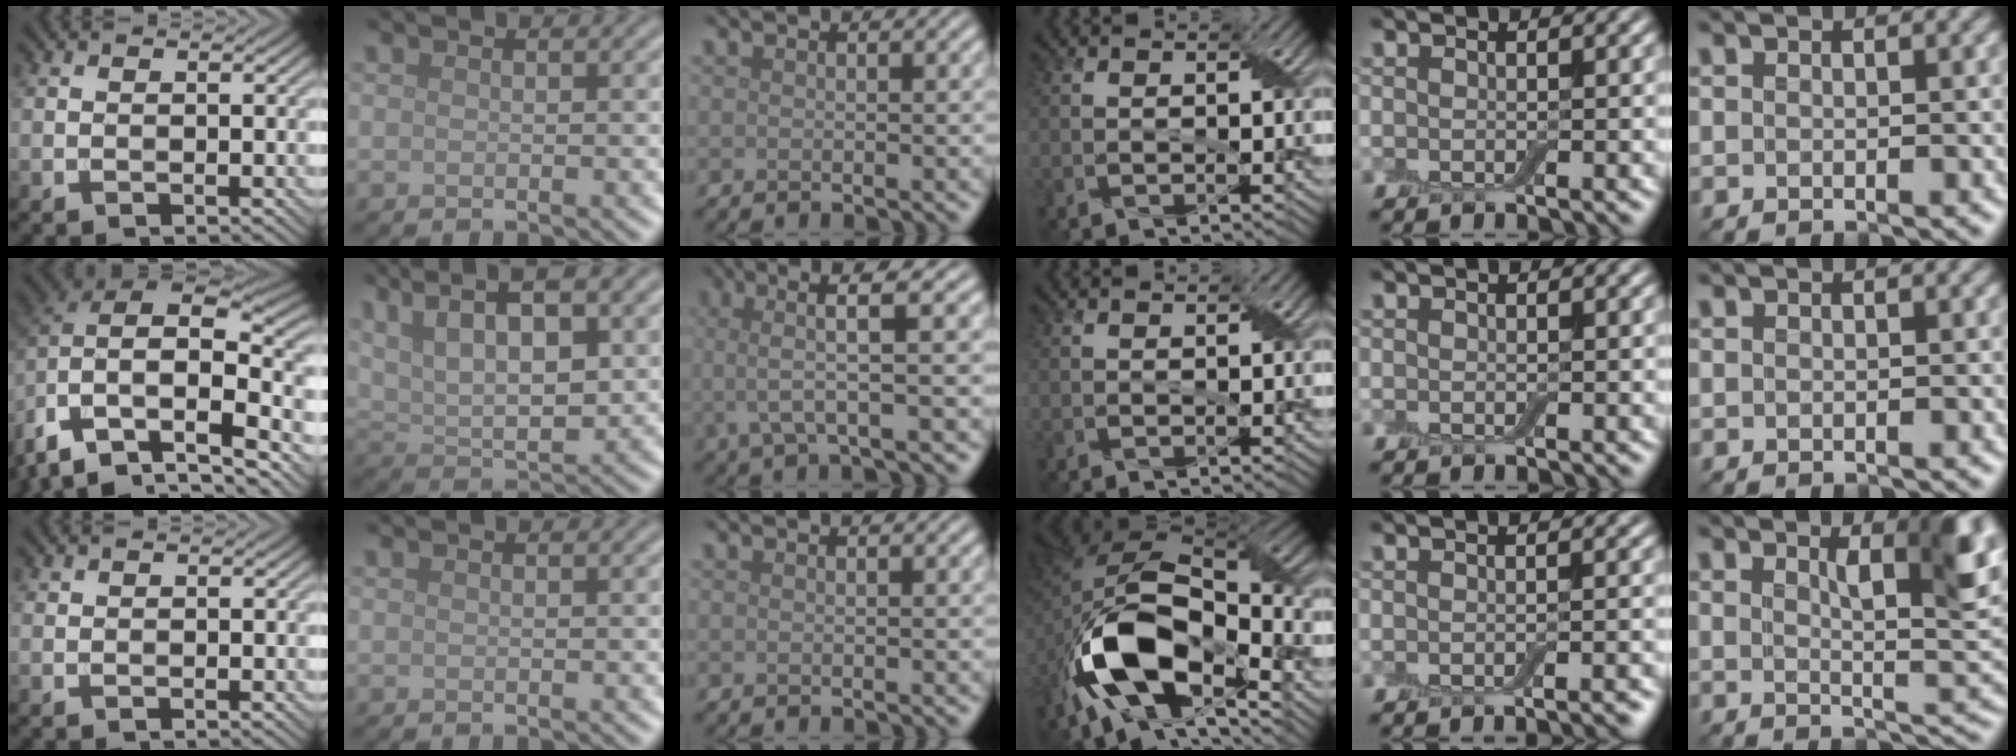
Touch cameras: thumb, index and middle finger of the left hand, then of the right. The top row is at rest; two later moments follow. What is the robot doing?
{"motion": "peel", "object": "bubble wrap"}